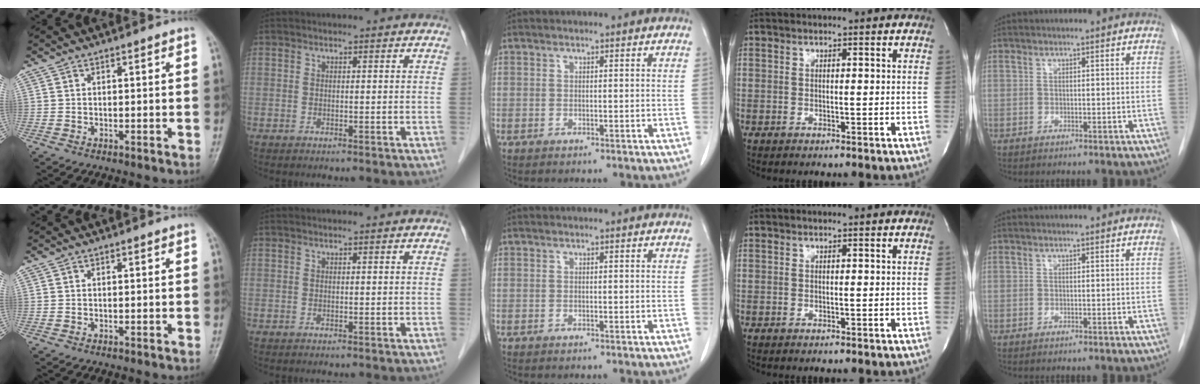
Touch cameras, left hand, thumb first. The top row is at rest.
{}